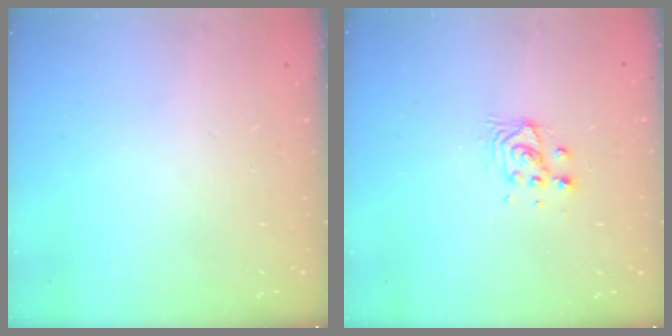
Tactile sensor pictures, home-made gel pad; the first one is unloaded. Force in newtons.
{"total": 4.4, "press": 4.4, "slide": 0.3}